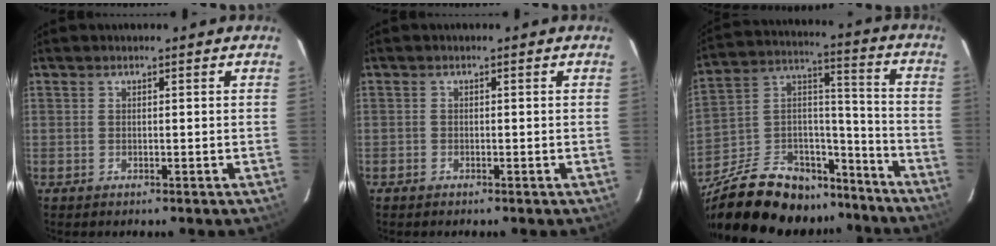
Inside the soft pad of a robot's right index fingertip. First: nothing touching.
{"total": 0.8, "force": [-0.7, 0.5, 0.0], "torque": [-0.002, 0.002, -0.014]}
{"total": 28.3, "force": [-21.2, 13.4, 13.1], "torque": [-0.281, 0.042, -0.319]}